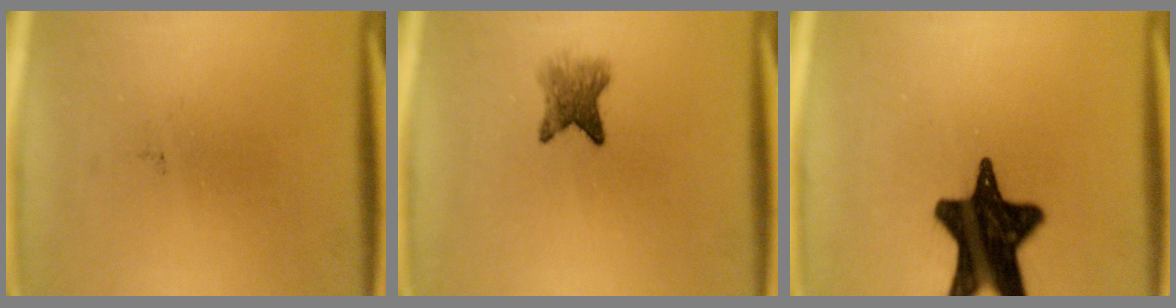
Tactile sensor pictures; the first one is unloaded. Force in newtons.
{"total": 3.9}
{"total": 18.9}